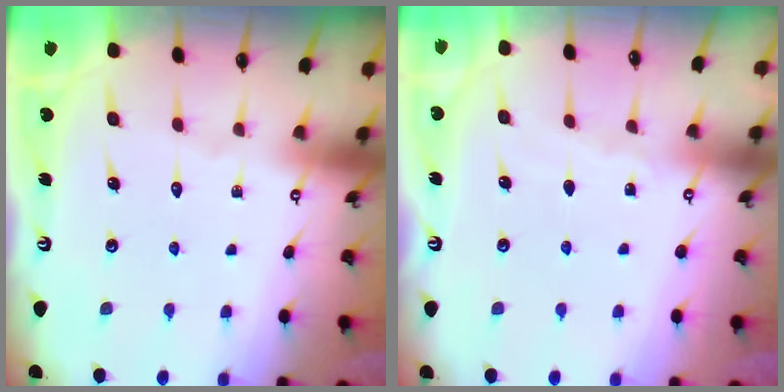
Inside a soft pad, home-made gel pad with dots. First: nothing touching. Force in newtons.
{"total": 2.5, "press": 2.5, "slide": 0.4}